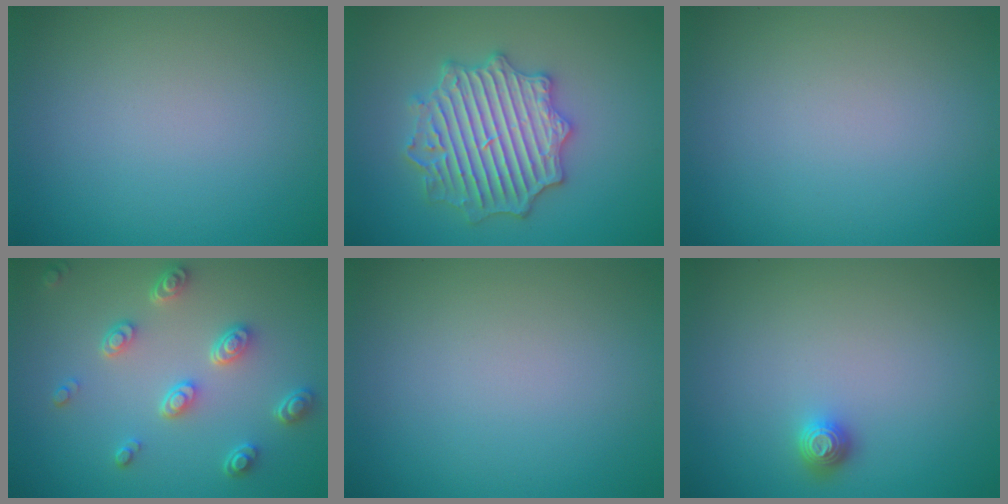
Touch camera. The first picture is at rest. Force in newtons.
{"total": 6.5, "press": 6.5, "slide": 1.0}
{"total": 0.0}
{"total": 4.3, "press": 3.3, "slide": 2.8}
{"total": 0.0}
{"total": 1.4, "press": 1.2, "slide": 0.5}